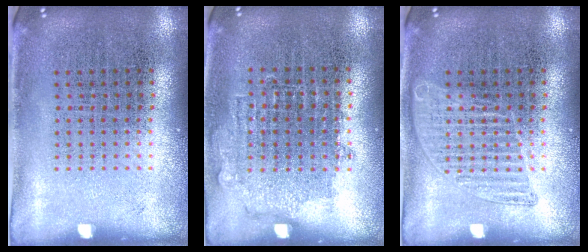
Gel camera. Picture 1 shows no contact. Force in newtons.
{"total": 0.7, "press": 0.7, "slide": 0.3}
{"total": 1.6, "press": 1.6, "slide": 0.2}